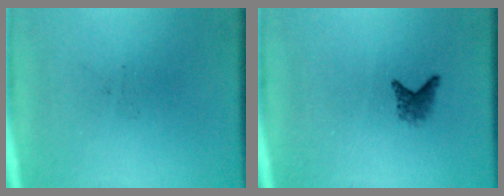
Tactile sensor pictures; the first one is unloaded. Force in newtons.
{"total": 1.7}